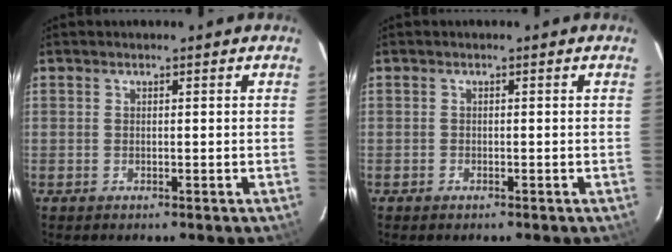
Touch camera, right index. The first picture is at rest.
{"total": 0.6, "force": [-0.5, 0.4, 0.1], "torque": [-0.003, 0.001, -0.010]}